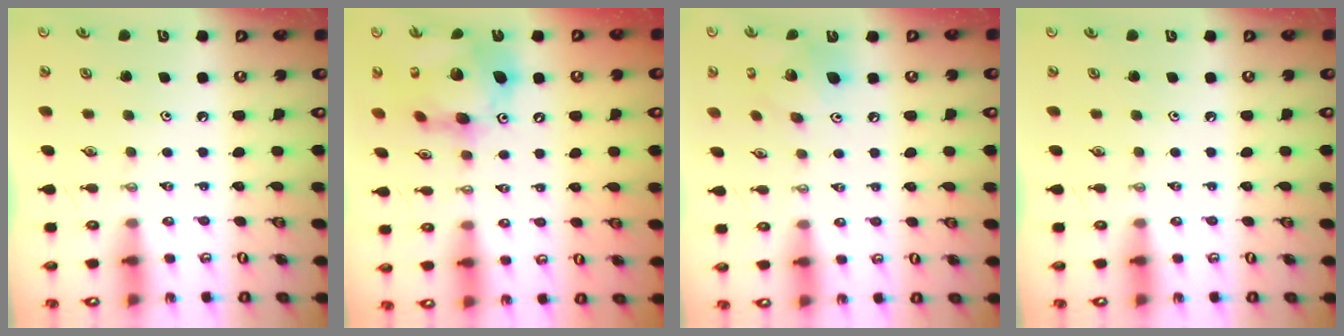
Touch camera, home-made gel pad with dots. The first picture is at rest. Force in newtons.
{"total": 17.1, "press": 17.0, "slide": 1.8}
{"total": 12.5, "press": 12.4, "slide": 1.4}
{"total": 0.0}